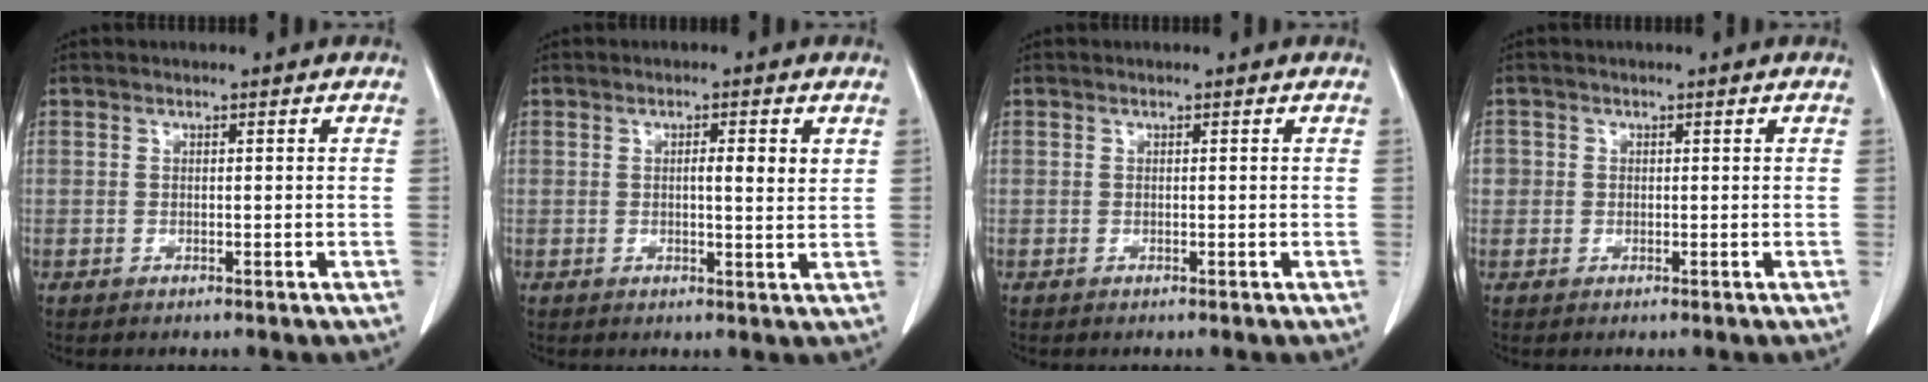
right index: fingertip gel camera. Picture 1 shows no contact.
{"total": 3.2, "force": [1.0, 0.4, 3.0], "torque": [-0.045, -0.002, 0.011]}
{"total": 0.0}
{"total": 1.6, "force": [0.1, 1.6, 0.2], "torque": [0.008, 0.003, 0.000]}